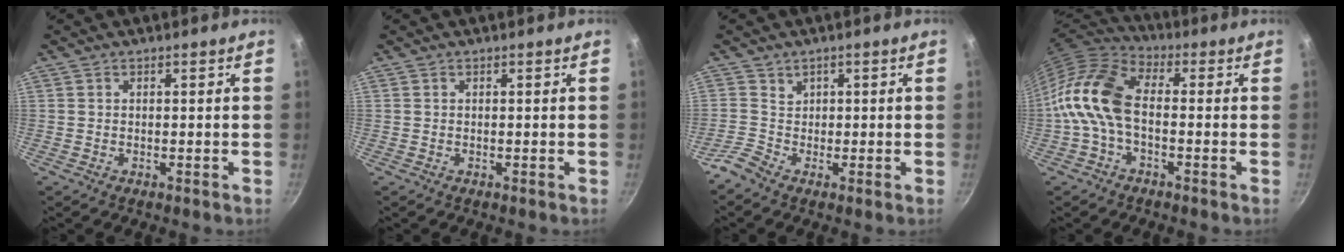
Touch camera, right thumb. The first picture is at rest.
{"total": 0.0}
{"total": 2.1, "force": [-0.7, 1.9, 0.4], "torque": [0.011, 0.018, -0.013]}
{"total": 11.7, "force": [-1.8, 6.9, 9.3], "torque": [-0.180, 0.038, -0.056]}